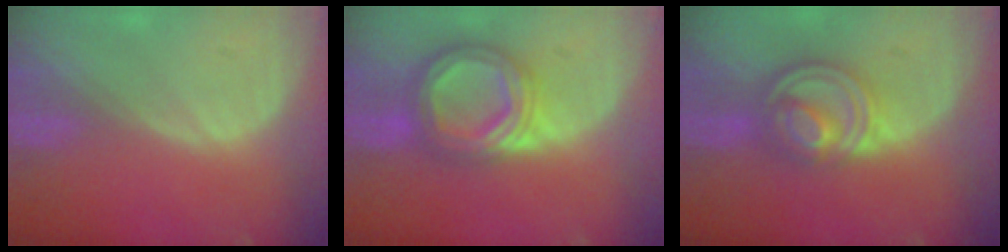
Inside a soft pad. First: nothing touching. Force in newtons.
{"total": 8.6, "press": 8.6, "slide": 0.6}
{"total": 7.9, "press": 6.9, "slide": 3.9}